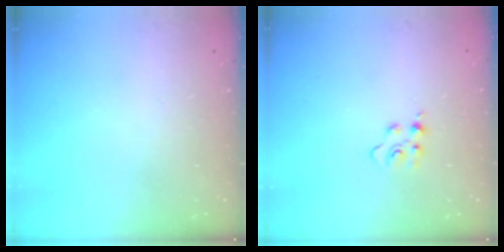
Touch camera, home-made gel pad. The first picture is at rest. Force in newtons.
{"total": 5.3, "press": 5.3, "slide": 0.7}